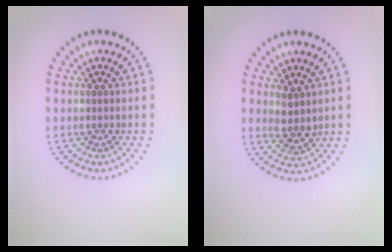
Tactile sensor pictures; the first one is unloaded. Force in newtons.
{"total": 2.0, "press": 1.7, "slide": 1.1}